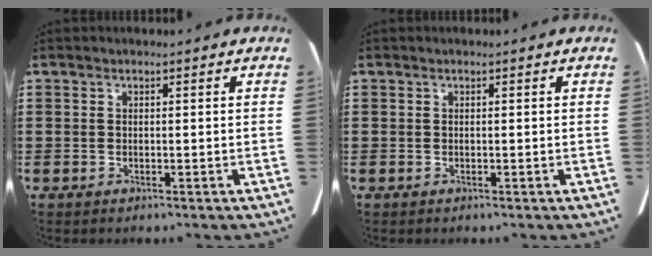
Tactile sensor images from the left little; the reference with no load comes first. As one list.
[{"total": 0.0}]